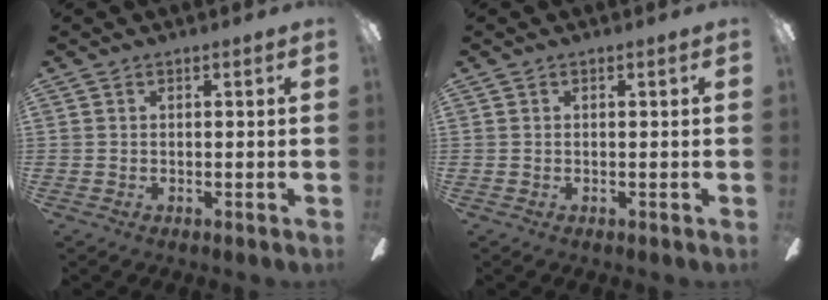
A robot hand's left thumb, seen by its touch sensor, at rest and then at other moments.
{"total": 0.0}